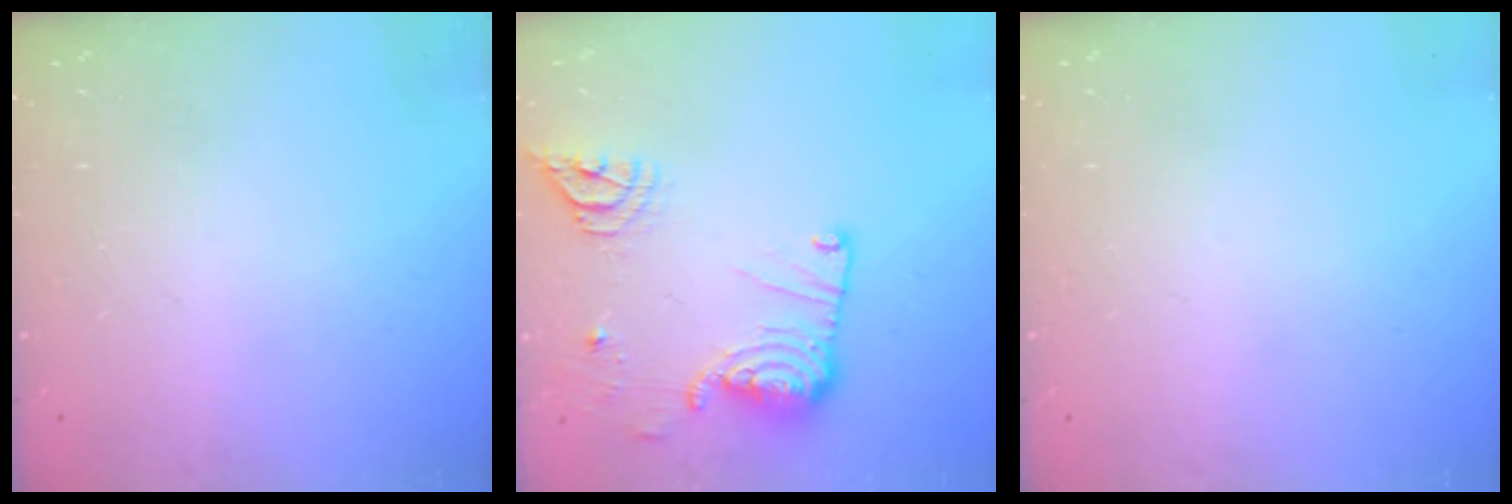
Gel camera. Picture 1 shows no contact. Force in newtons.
{"total": 15.4, "press": 15.3, "slide": 1.5}
{"total": 0.0}